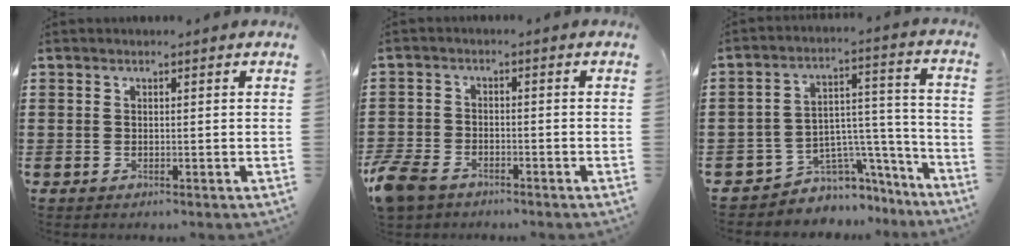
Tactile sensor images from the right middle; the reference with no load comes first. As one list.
[{"total": 4.2, "force": [-3.4, 1.9, 1.5], "torque": [-0.060, -0.005, -0.078]}, {"total": 5.6, "force": [-4.7, 3.0, 0.2], "torque": [-0.014, 0.006, -0.090]}]